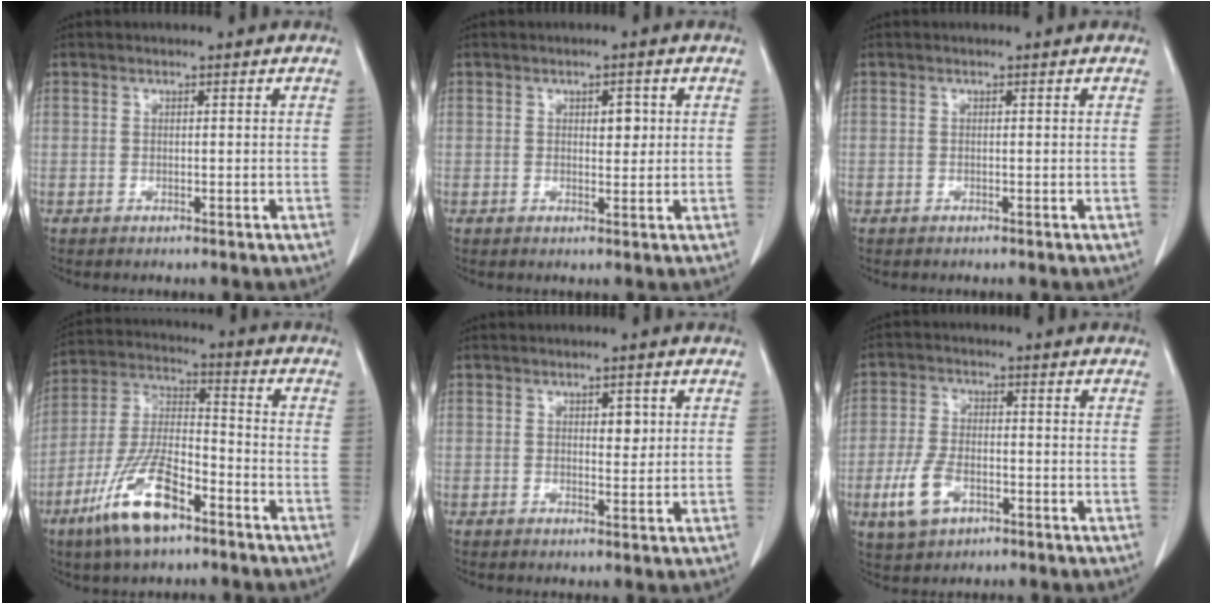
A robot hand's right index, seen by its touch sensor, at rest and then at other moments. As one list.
[{"total": 2.3, "force": [0.6, 1.1, 1.9], "torque": [-0.025, 0.000, 0.012]}, {"total": 0.0}, {"total": 13.5, "force": [-7.8, 3.9, 10.2], "torque": [-0.215, -0.009, -0.144]}, {"total": 2.2, "force": [0.7, 1.1, 1.8], "torque": [-0.022, -0.002, 0.013]}, {"total": 7.0, "force": [-2.9, 3.9, 5.1], "torque": [-0.117, -0.001, -0.051]}]